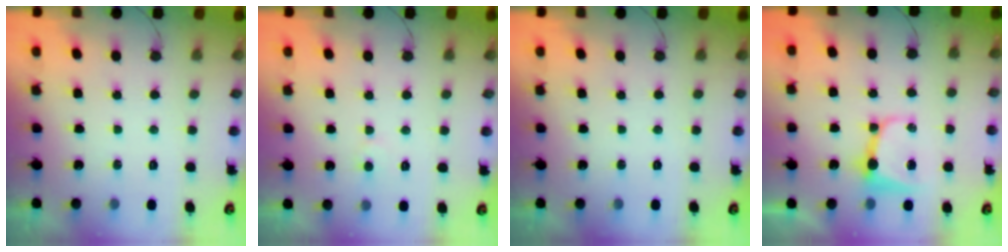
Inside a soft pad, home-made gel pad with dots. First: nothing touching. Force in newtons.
{"total": 3.3, "press": 3.3, "slide": 0.2}
{"total": 0.0}
{"total": 8.5, "press": 8.4, "slide": 0.9}